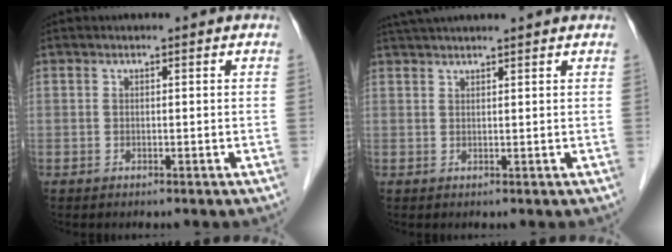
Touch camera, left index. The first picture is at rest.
{"total": 8.0, "force": [7.1, -0.3, 3.6], "torque": [-0.058, 0.043, 0.101]}